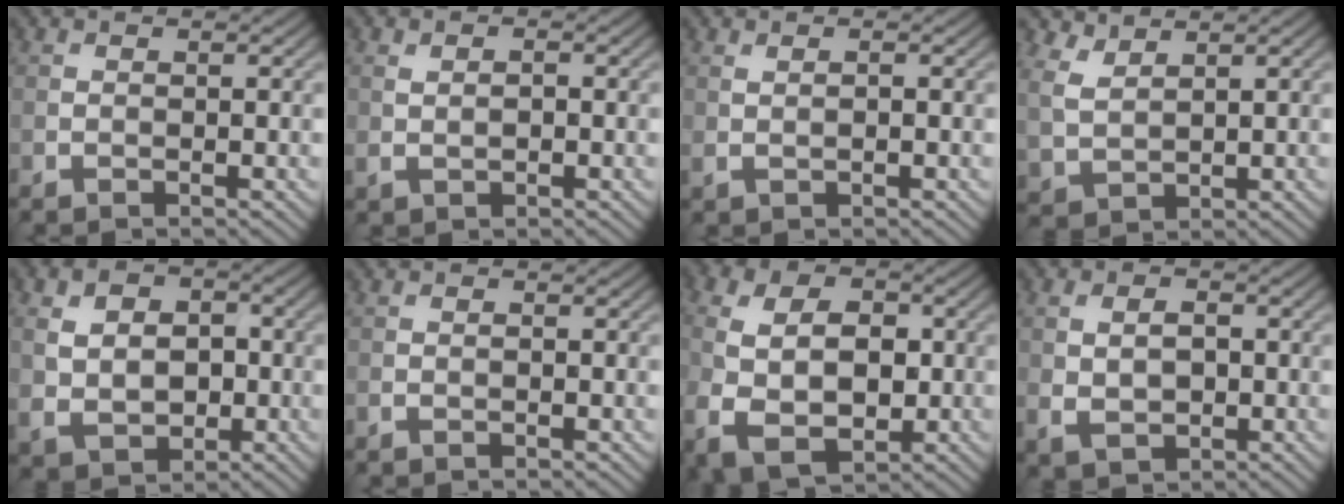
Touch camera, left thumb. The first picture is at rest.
{"total": 2.1, "force": [0.0, 1.2, 1.7], "torque": [-0.038, -0.001, 0.003]}
{"total": 1.1, "force": [0.2, 0.3, 1.1], "torque": [-0.025, 0.002, 0.005]}
{"total": 4.4, "force": [3.1, 2.1, 2.3], "torque": [-0.066, -0.002, 0.072]}
{"total": 7.7, "force": [-0.2, 5.8, 5.1], "torque": [-0.111, -0.009, -0.002]}
{"total": 0.6, "force": [-0.4, 0.2, 0.5], "torque": [-0.010, 0.000, -0.007]}
{"total": 11.5, "force": [-1.6, 7.8, 8.3], "torque": [-0.177, -0.021, -0.018]}
{"total": 4.6, "force": [-0.3, 3.1, 3.3], "torque": [-0.054, 0.001, -0.004]}